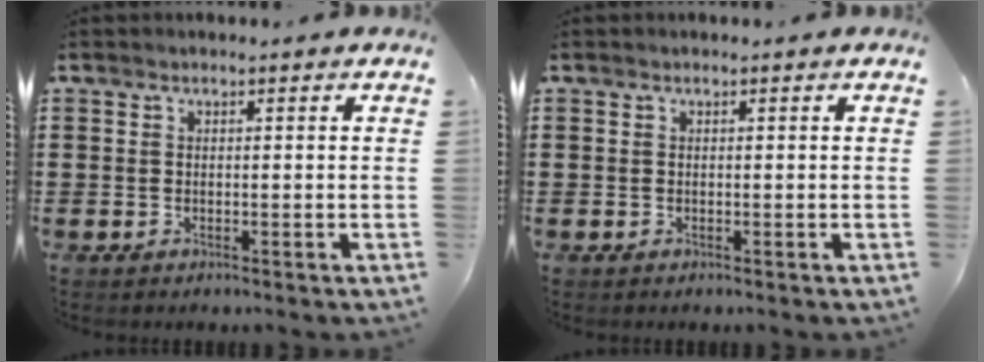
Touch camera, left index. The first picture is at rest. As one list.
[{"total": 0.0}]